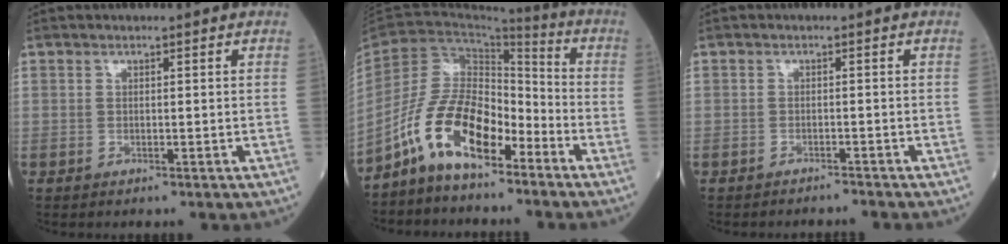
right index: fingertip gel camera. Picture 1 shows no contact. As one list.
[{"total": 11.4, "force": [-7.2, 4.8, 7.4], "torque": [-0.159, 0.016, -0.139]}, {"total": 1.7, "force": [-1.6, -0.2, -0.6], "torque": [0.015, -0.006, -0.021]}]